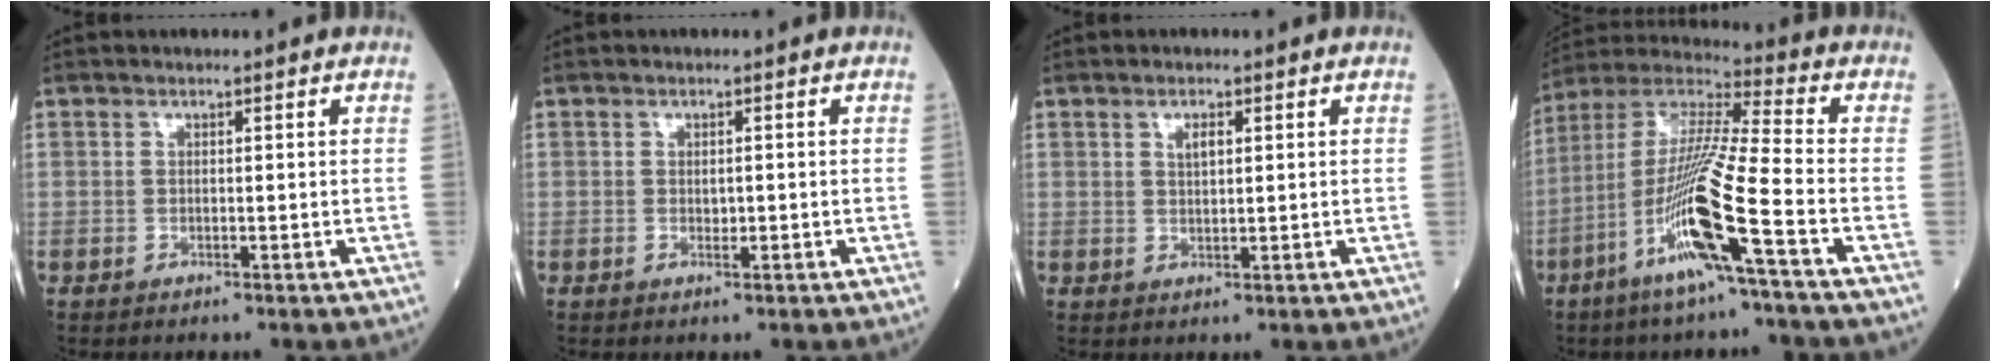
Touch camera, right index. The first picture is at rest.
{"total": 1.1, "force": [-0.2, 0.6, 0.9], "torque": [-0.015, -0.001, -0.001]}
{"total": 2.0, "force": [0.8, 0.7, 1.6], "torque": [-0.030, 0.000, 0.016]}
{"total": 15.7, "force": [-6.3, -0.7, 14.4], "torque": [-0.296, -0.011, -0.125]}